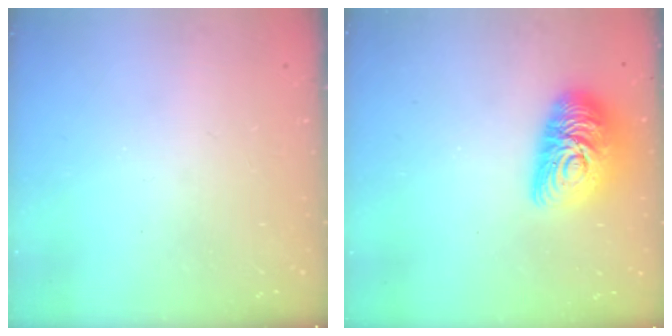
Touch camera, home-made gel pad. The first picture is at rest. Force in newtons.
{"total": 13.8, "press": 13.8, "slide": 1.3}